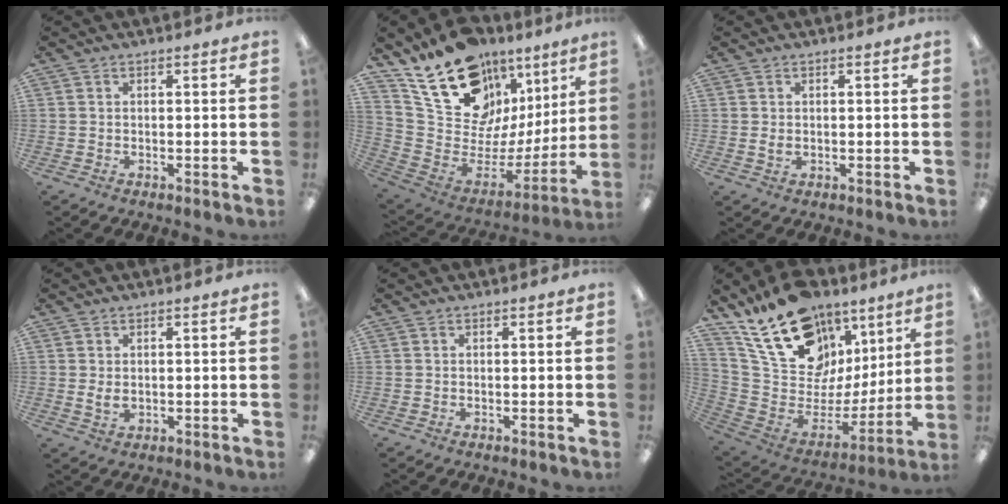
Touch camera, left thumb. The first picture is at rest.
{"total": 19.0, "force": [13.2, 10.7, 8.6], "torque": [-0.146, -0.099, 0.245]}
{"total": 1.6, "force": [0.1, 1.0, 1.3], "torque": [-0.017, 0.000, -0.001]}
{"total": 2.6, "force": [0.3, 1.7, 1.9], "torque": [-0.029, -0.001, 0.005]}
{"total": 0.0}
{"total": 20.9, "force": [13.9, 12.3, 9.5], "torque": [-0.167, -0.096, 0.264]}